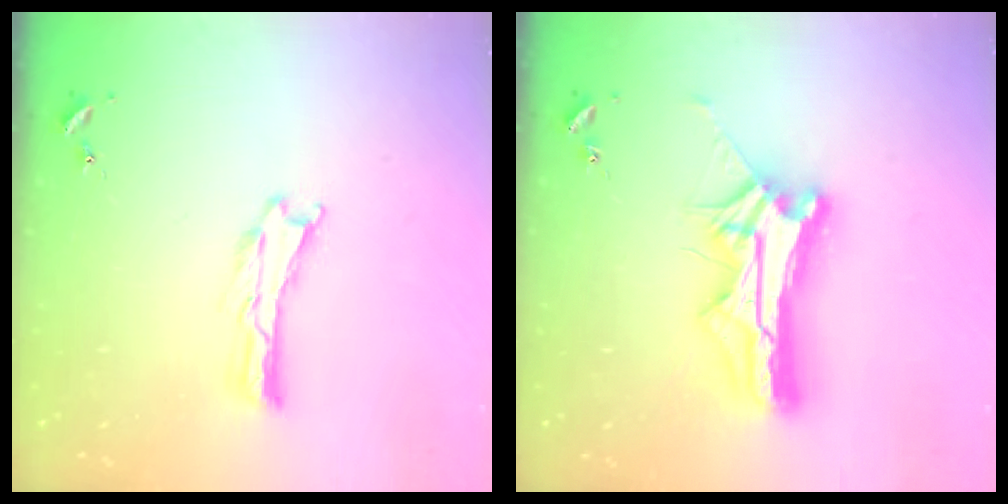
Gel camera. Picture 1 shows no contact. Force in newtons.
{"total": 13.0, "press": 12.9, "slide": 1.2}